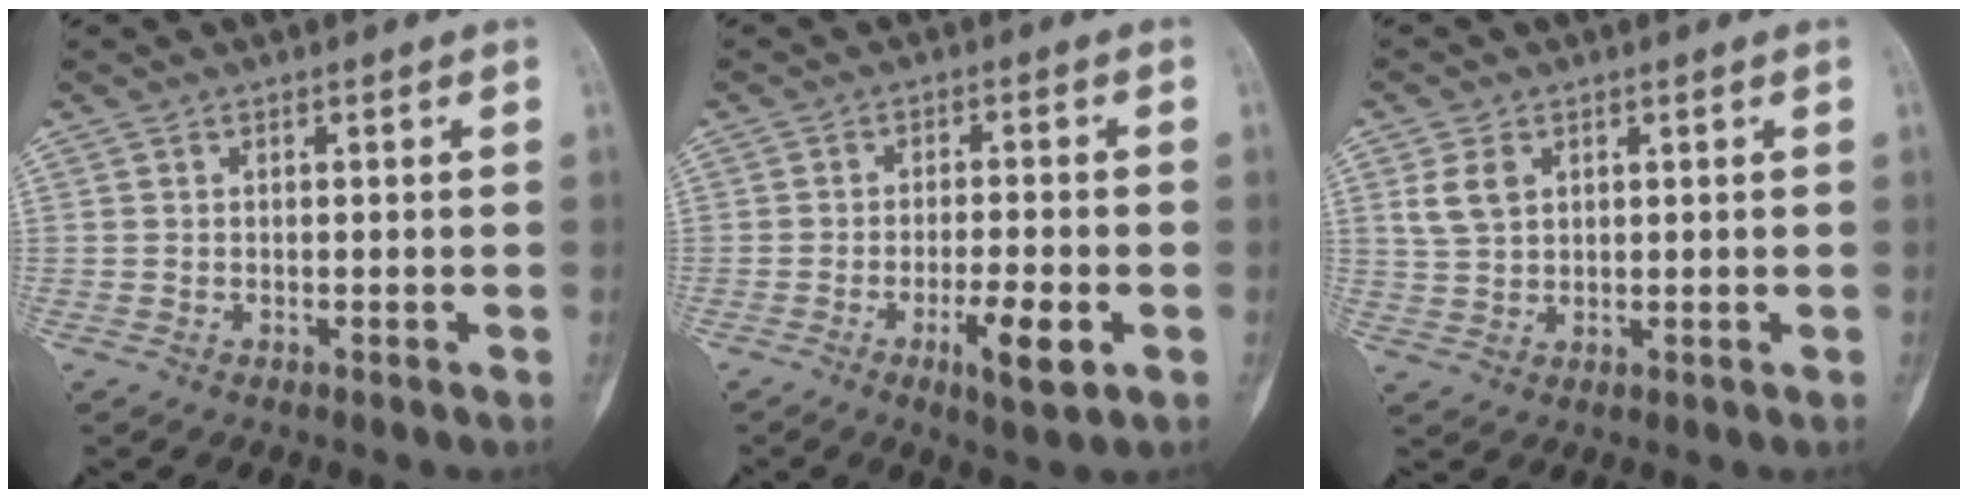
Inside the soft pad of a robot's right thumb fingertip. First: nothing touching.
{"total": 7.1, "force": [-2.8, 1.5, 6.4], "torque": [-0.106, 0.001, -0.042]}
{"total": 4.7, "force": [1.8, 3.2, 2.9], "torque": [-0.052, 0.000, 0.042]}